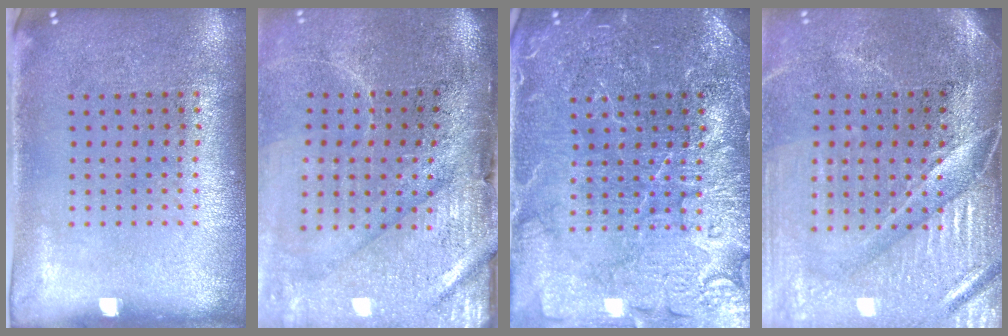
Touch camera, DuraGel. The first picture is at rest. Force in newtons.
{"total": 4.2, "press": 3.6, "slide": 2.3}
{"total": 4.5, "press": 4.4, "slide": 0.6}
{"total": 4.5, "press": 3.8, "slide": 2.3}